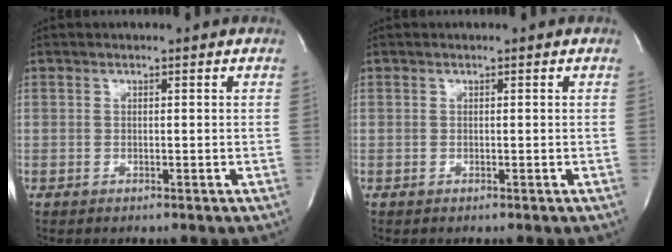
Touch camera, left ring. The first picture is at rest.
{"total": 0.0}